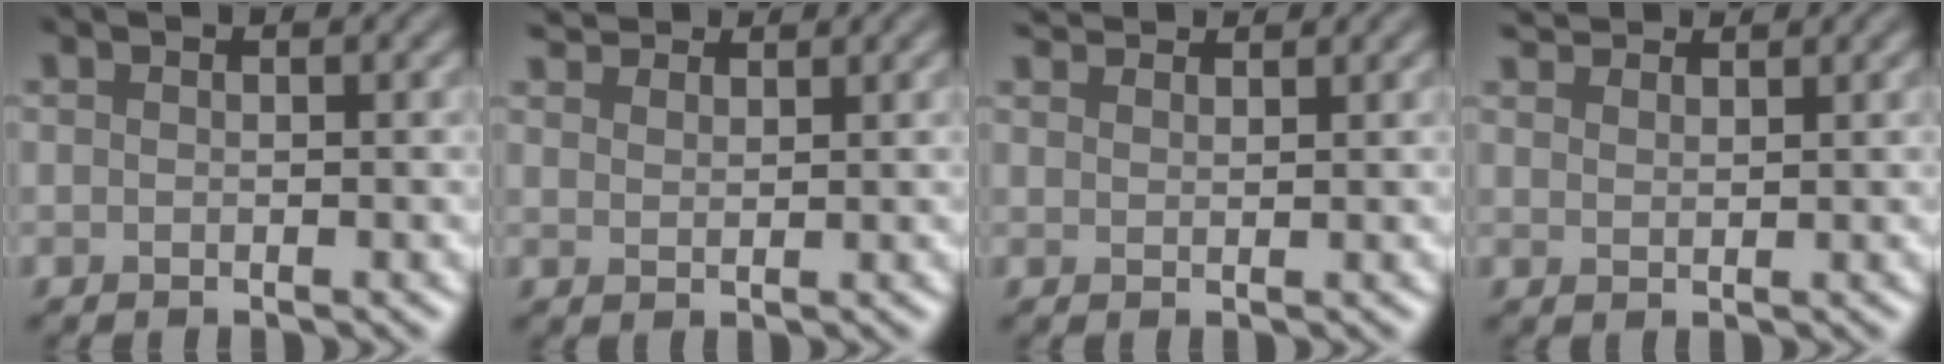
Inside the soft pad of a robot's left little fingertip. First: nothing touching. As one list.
[{"total": 3.2, "force": [3.0, 0.8, 0.8], "torque": [-0.021, 0.008, 0.053]}, {"total": 2.9, "force": [2.8, 0.3, 0.6], "torque": [-0.015, 0.007, 0.044]}, {"total": 2.9, "force": [2.8, 0.5, 0.7], "torque": [-0.017, 0.008, 0.048]}]